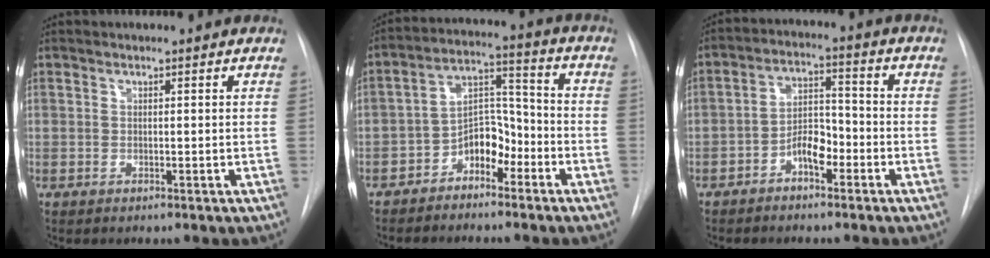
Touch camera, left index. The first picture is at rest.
{"total": 7.6, "force": [-4.5, 4.1, 4.6], "torque": [-0.083, 0.029, -0.082]}
{"total": 5.6, "force": [-3.0, 2.5, 4.0], "torque": [-0.075, 0.021, -0.055]}